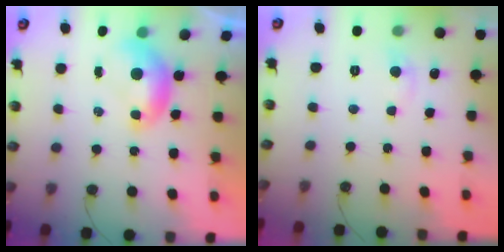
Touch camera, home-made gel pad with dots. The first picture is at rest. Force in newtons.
{"total": 1.3, "press": 1.0, "slide": 0.8}